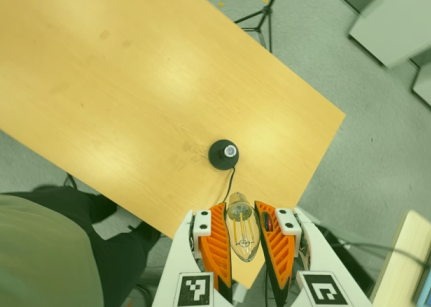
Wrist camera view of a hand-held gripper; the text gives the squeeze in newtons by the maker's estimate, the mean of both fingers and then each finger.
{"total": 21.4, "left": 22.8, "right": 19.9}